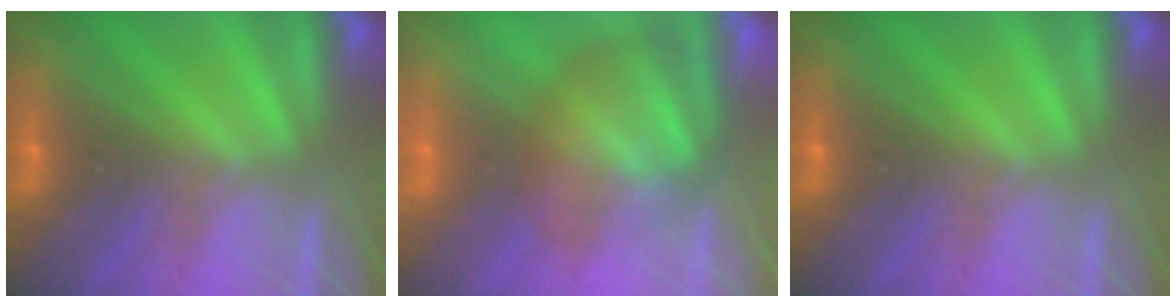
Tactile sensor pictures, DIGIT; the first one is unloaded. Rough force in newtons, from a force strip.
{"total": 3.8}
{"total": 0.0}